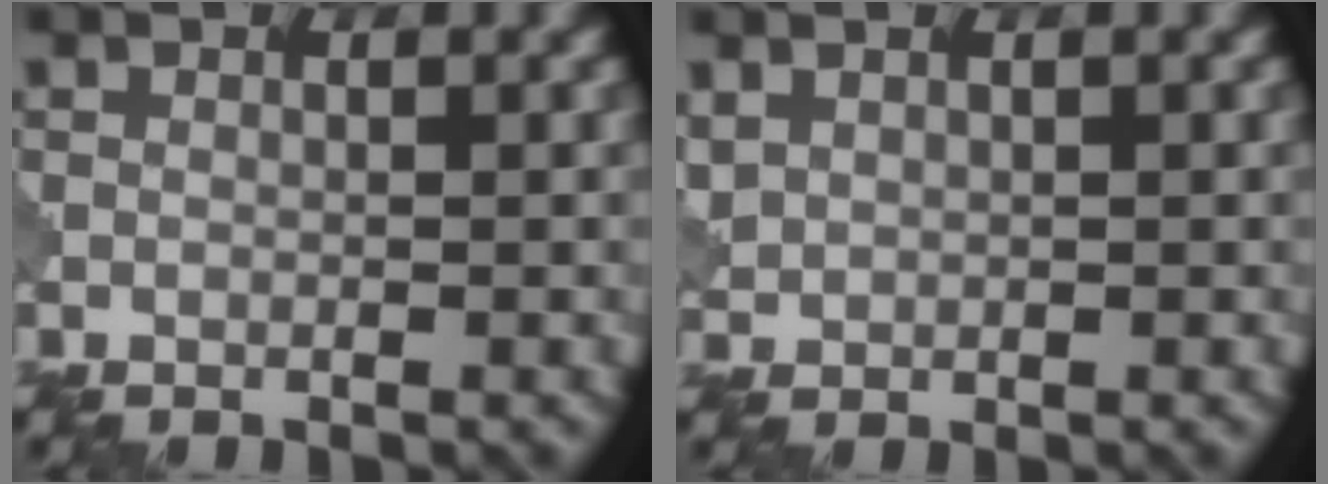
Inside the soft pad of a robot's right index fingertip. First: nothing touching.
{"total": 1.7, "force": [0.8, 1.4, 0.6], "torque": [-0.017, 0.005, 0.018]}